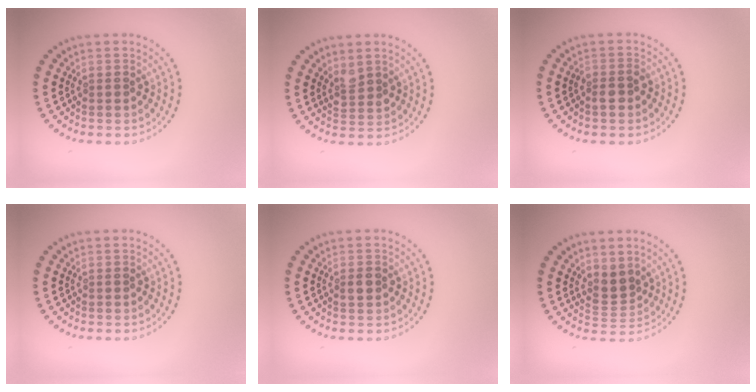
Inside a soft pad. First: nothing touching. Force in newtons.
{"total": 1.7, "press": 1.4, "slide": 1.0}
{"total": 1.5, "press": 1.4, "slide": 0.5}
{"total": 0.0}
{"total": 1.0, "press": 1.0, "slide": 0.0}
{"total": 2.2, "press": 1.6, "slide": 1.5}